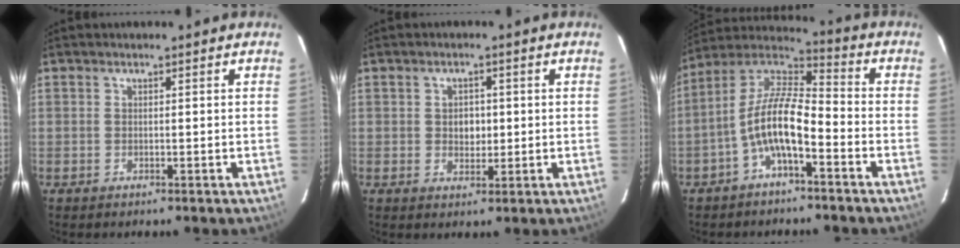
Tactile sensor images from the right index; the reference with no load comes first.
{"total": 3.2, "force": [0.1, 2.6, 1.8], "torque": [-0.027, 0.006, 0.003]}
{"total": 11.2, "force": [-4.8, 3.7, 9.5], "torque": [-0.199, 0.011, -0.093]}